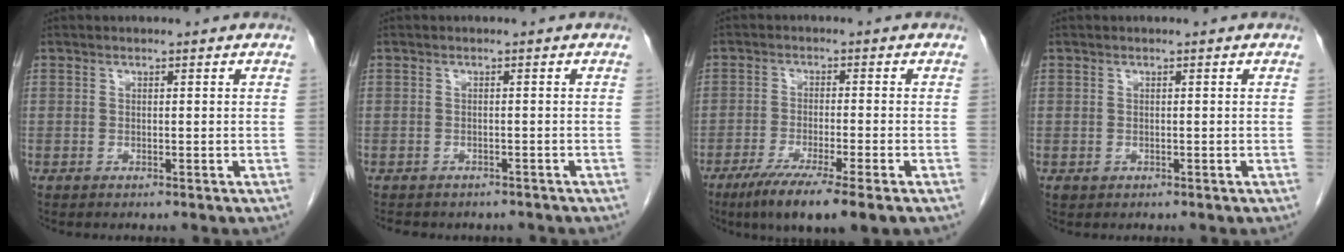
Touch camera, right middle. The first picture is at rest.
{"total": 6.2, "force": [-5.2, 2.7, 1.8], "torque": [-0.029, 0.005, -0.060]}
{"total": 9.2, "force": [-5.9, 0.0, 7.0], "torque": [-0.117, -0.023, -0.095]}
{"total": 0.6, "force": [-0.2, 0.5, 0.2], "torque": [-0.004, 0.001, -0.001]}